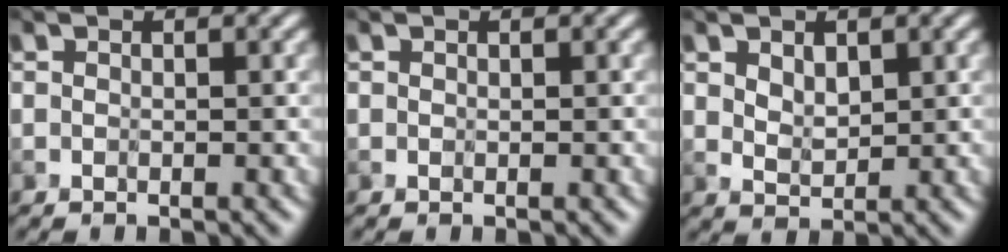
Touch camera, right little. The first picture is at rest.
{"total": 0.0}
{"total": 2.8, "force": [2.0, 1.3, 1.4], "torque": [-0.033, 0.001, 0.041]}